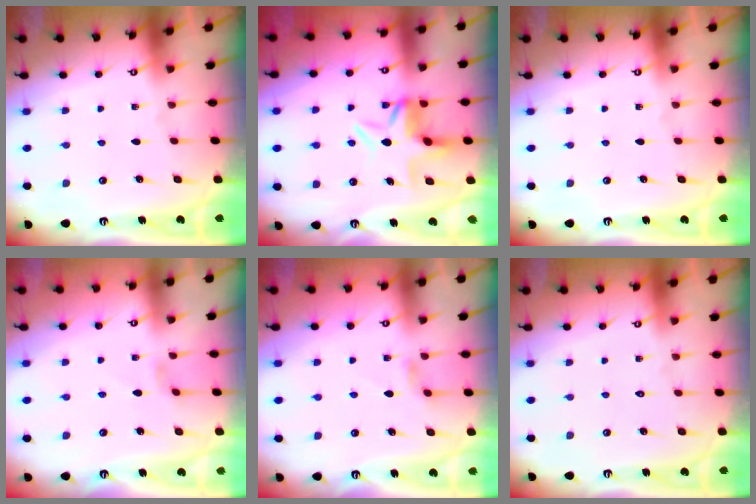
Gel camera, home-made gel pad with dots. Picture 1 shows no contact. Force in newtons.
{"total": 7.8, "press": 7.5, "slide": 2.0}
{"total": 0.0}
{"total": 1.7, "press": 1.6, "slide": 0.4}
{"total": 2.9, "press": 2.8, "slide": 0.4}
{"total": 1.5, "press": 1.5, "slide": 0.1}